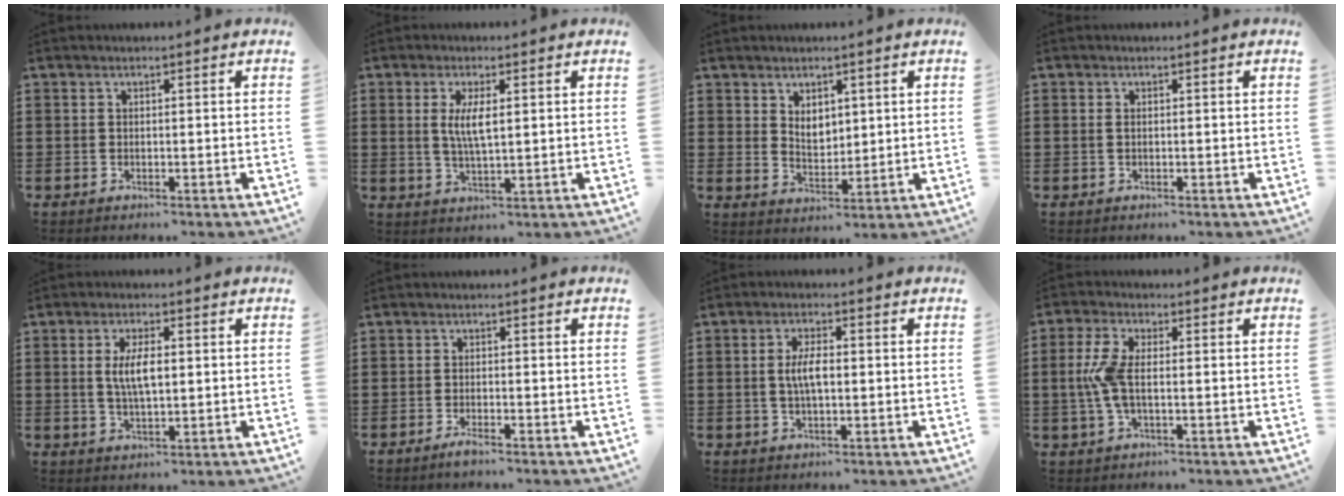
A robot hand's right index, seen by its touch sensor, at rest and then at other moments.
{"total": 4.5, "force": [0.8, 1.1, 4.3], "torque": [-0.086, 0.003, 0.012]}
{"total": 3.4, "force": [2.2, 2.2, 1.3], "torque": [-0.027, 0.003, 0.040]}
{"total": 0.7, "force": [0.1, 0.4, 0.6], "torque": [-0.014, 0.001, 0.001]}
{"total": 5.5, "force": [0.5, 1.9, 5.1], "torque": [-0.108, 0.004, 0.004]}
{"total": 1.5, "force": [-1.2, 0.1, 1.0], "torque": [-0.024, -0.006, -0.023]}
{"total": 4.3, "force": [0.0, 1.4, 4.0], "torque": [-0.083, -0.001, -0.004]}
{"total": 6.1, "force": [-0.2, 2.7, 5.5], "torque": [-0.137, -0.005, -0.013]}